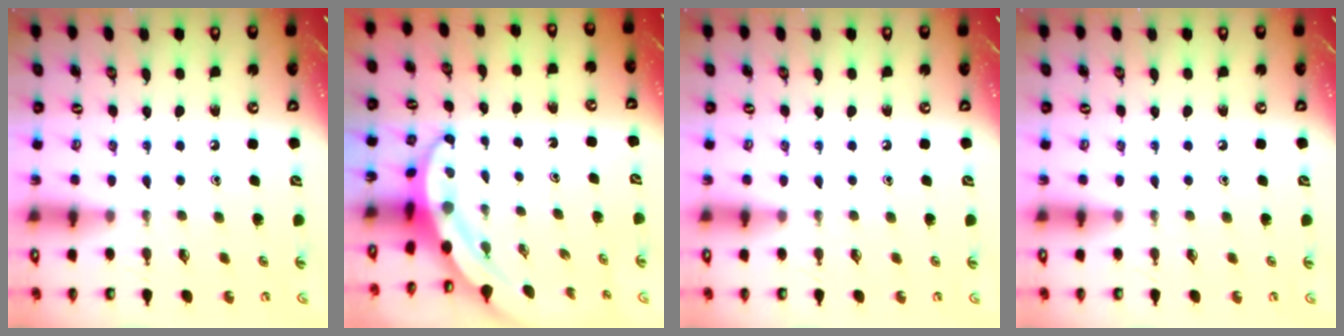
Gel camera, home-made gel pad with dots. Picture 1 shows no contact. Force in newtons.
{"total": 3.9, "press": 3.8, "slide": 0.5}
{"total": 0.0}
{"total": 0.0}